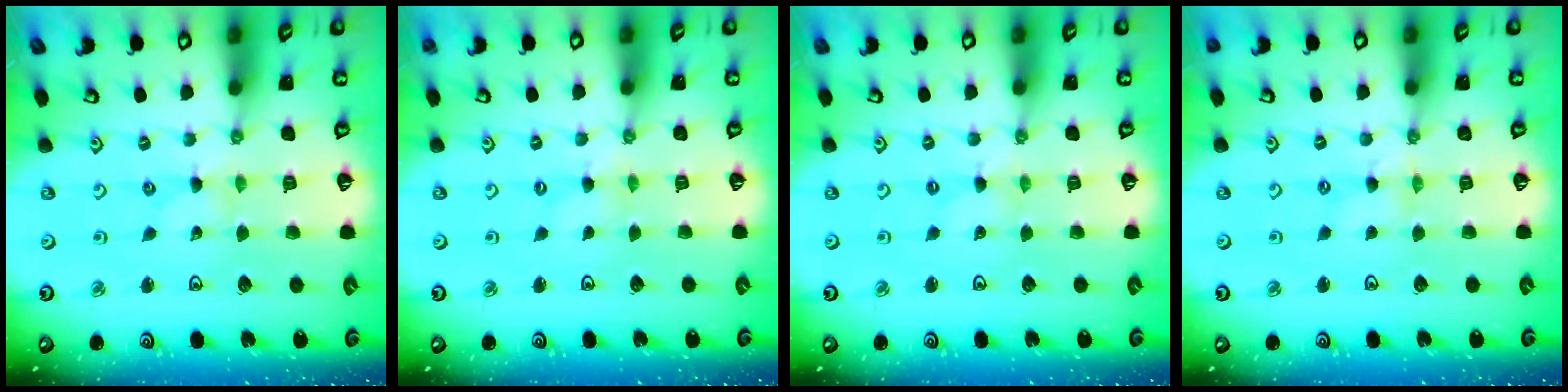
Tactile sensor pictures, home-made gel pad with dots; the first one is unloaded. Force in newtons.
{"total": 0.0}
{"total": 0.0}
{"total": 1.0, "press": 1.0, "slide": 0.2}